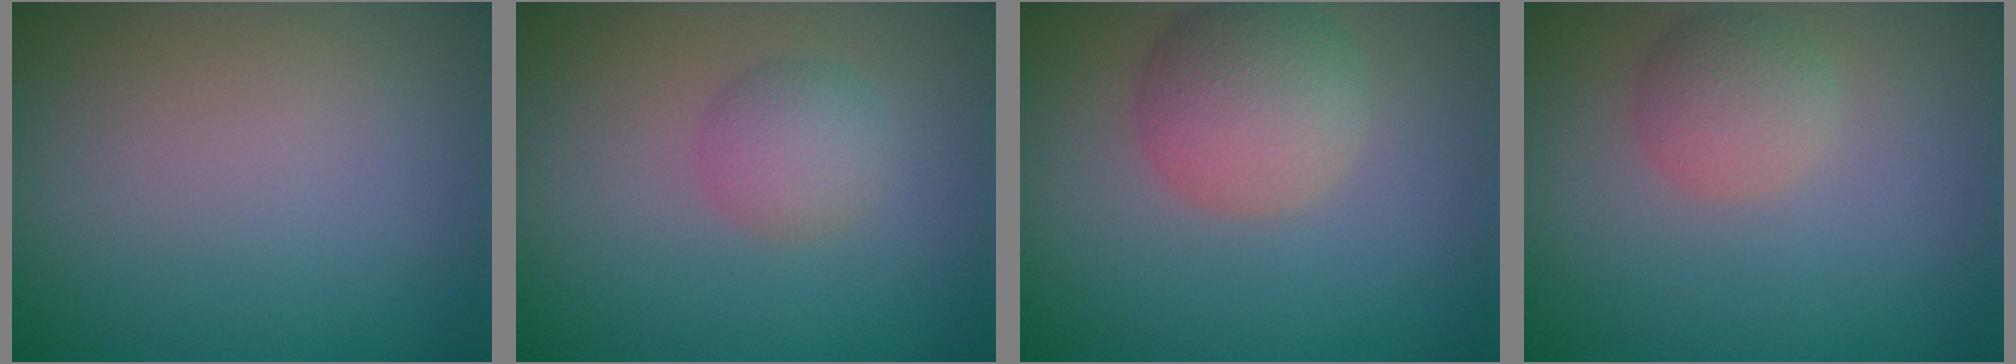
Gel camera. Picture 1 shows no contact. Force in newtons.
{"total": 2.5, "press": 2.5, "slide": 0.1}
{"total": 4.8, "press": 4.8, "slide": 0.2}
{"total": 2.7, "press": 2.6, "slide": 0.2}